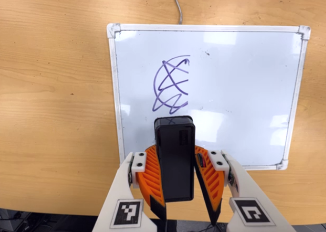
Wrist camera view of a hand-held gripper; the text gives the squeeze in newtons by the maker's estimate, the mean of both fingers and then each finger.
{"total": 9.6, "left": 10.2, "right": 9.1}